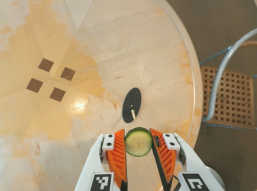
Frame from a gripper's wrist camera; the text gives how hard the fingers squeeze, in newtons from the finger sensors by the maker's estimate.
{"total": 9.0, "left": 9.1, "right": 8.9}